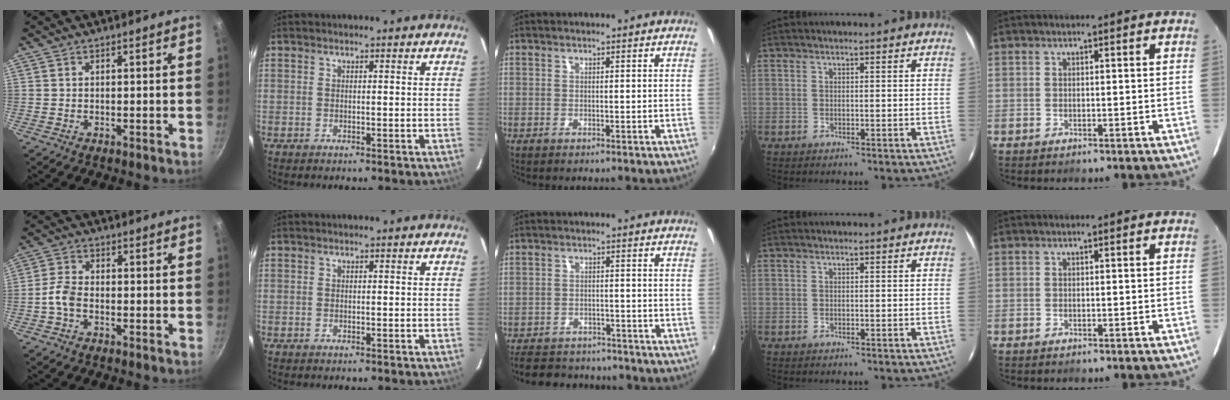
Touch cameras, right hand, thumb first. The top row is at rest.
{"thumb": {"total": 4.0, "force": [-1.6, 2.3, 2.8], "torque": [-0.066, 0.018, -0.042]}, "middle": {"total": 11.4, "force": [-9.9, 4.6, 3.4], "torque": [-0.091, 0.011, -0.141]}}